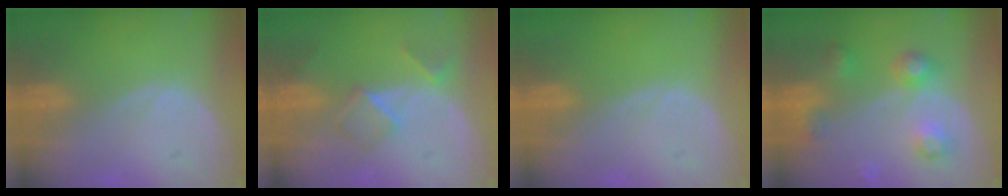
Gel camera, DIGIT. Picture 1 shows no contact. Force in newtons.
{"total": 5.3, "press": 4.5, "slide": 2.8}
{"total": 0.0}
{"total": 5.8, "press": 5.8, "slide": 0.3}